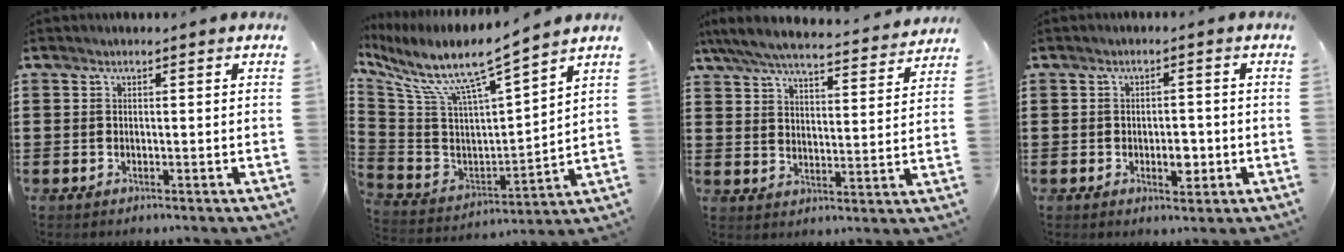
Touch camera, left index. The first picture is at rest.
{"total": 9.1, "force": [6.9, 0.8, 5.9], "torque": [-0.143, -0.059, 0.111]}
{"total": 6.2, "force": [5.8, 0.3, 2.2], "torque": [-0.068, -0.038, 0.099]}
{"total": 3.5, "force": [-0.8, 1.9, 2.8], "torque": [-0.044, 0.001, -0.017]}